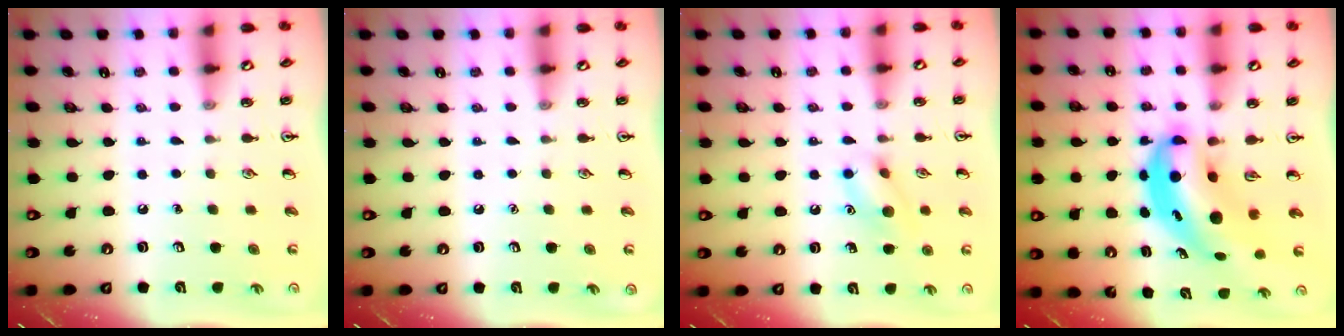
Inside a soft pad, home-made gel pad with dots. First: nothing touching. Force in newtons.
{"total": 0.0}
{"total": 10.0, "press": 10.0, "slide": 0.6}
{"total": 8.0, "press": 7.7, "slide": 2.1}